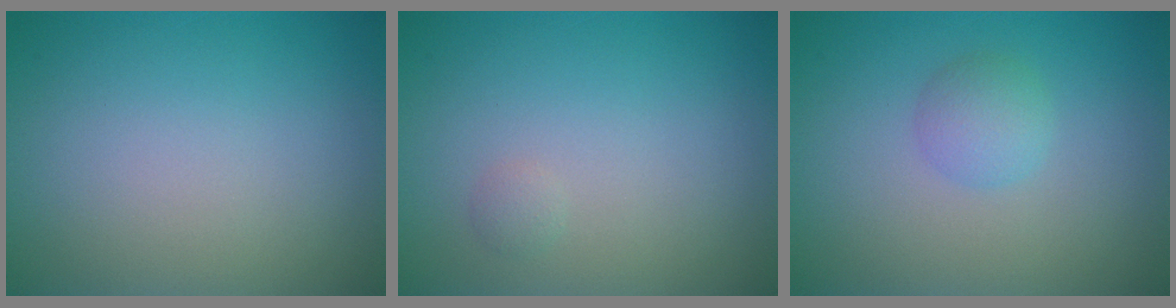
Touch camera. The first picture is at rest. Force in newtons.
{"total": 0.6, "press": 0.6, "slide": 0.1}
{"total": 1.9, "press": 1.9, "slide": 0.1}